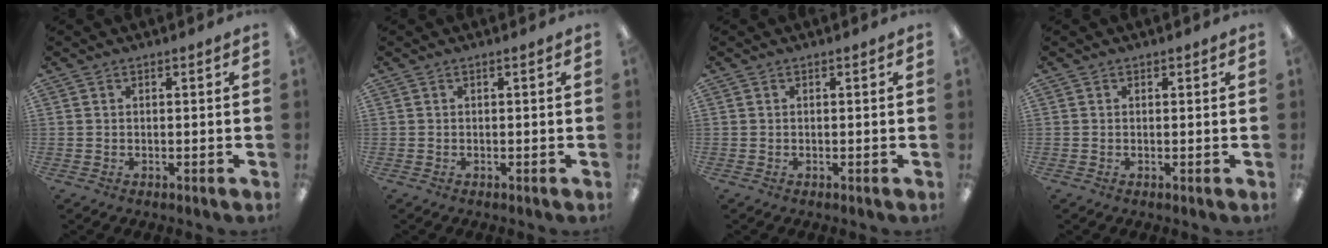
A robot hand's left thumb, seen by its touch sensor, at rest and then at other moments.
{"total": 0.0}
{"total": 0.0}
{"total": 0.5, "force": [0.3, 0.4, -0.1], "torque": [0.002, 0.003, 0.005]}